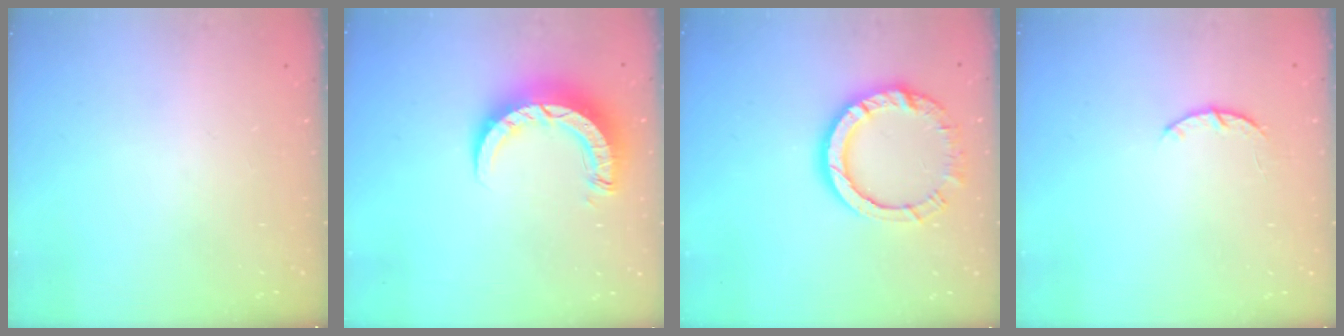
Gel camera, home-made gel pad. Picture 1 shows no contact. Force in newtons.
{"total": 8.8, "press": 8.8, "slide": 0.8}
{"total": 11.5, "press": 11.5, "slide": 1.0}
{"total": 3.0, "press": 2.9, "slide": 0.5}